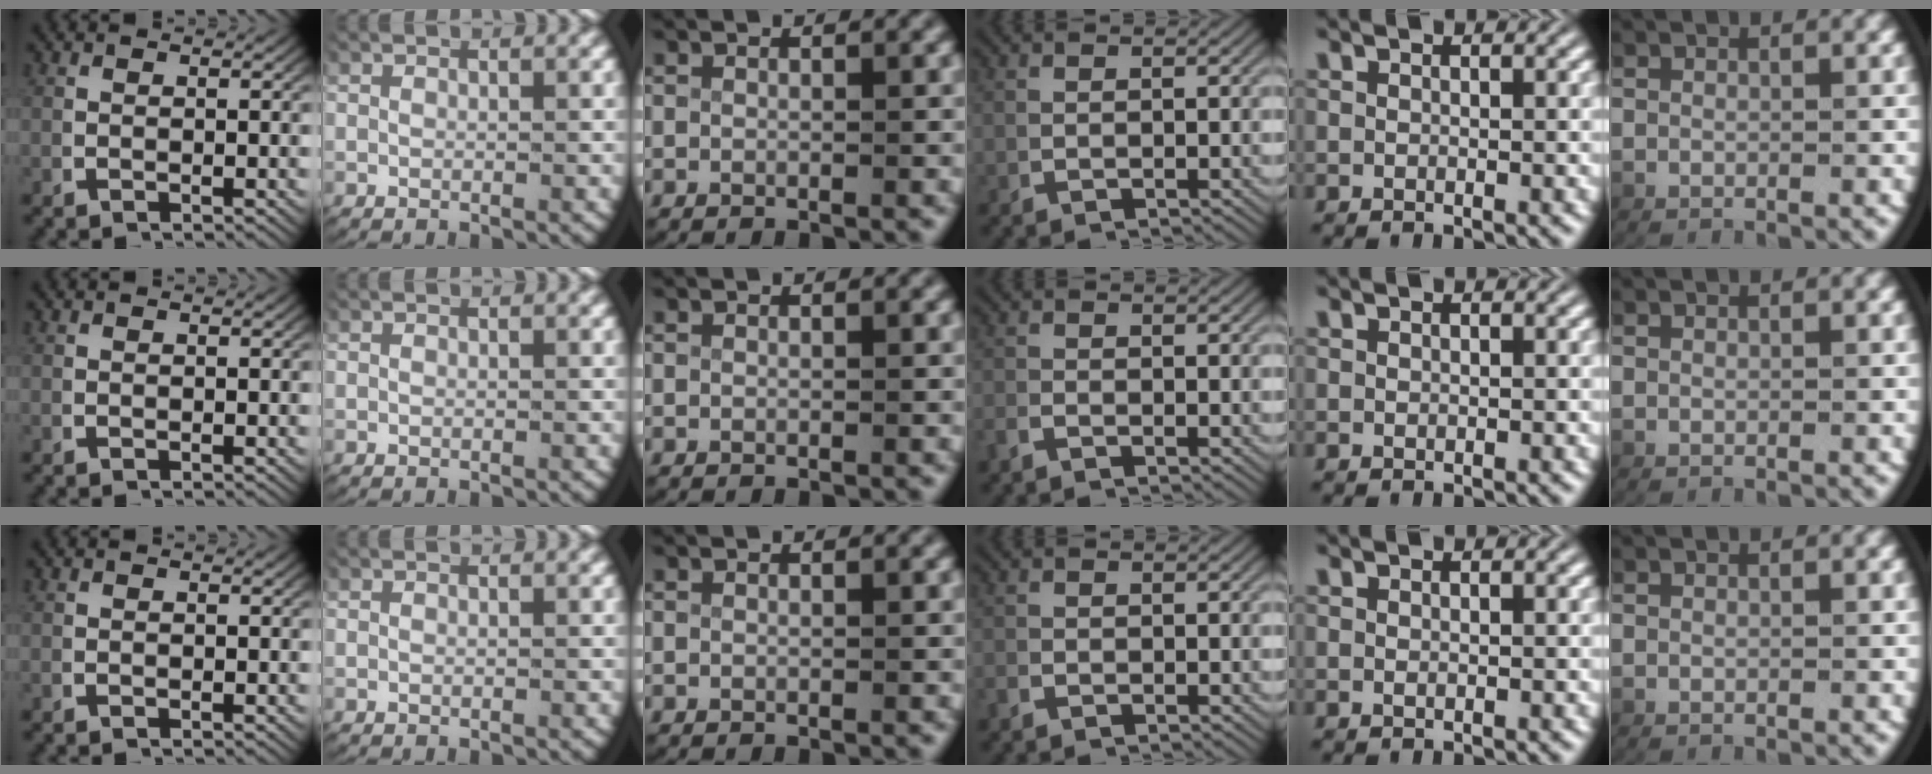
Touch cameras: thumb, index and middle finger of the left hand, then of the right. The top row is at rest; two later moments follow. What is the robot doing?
{"motion": "lift_and_place", "object": "paper"}